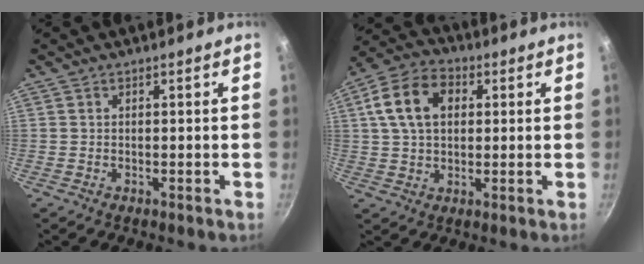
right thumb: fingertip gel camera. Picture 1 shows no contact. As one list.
[{"total": 12.1, "force": [2.9, 8.4, 8.3], "torque": [-0.134, 0.015, 0.037]}]